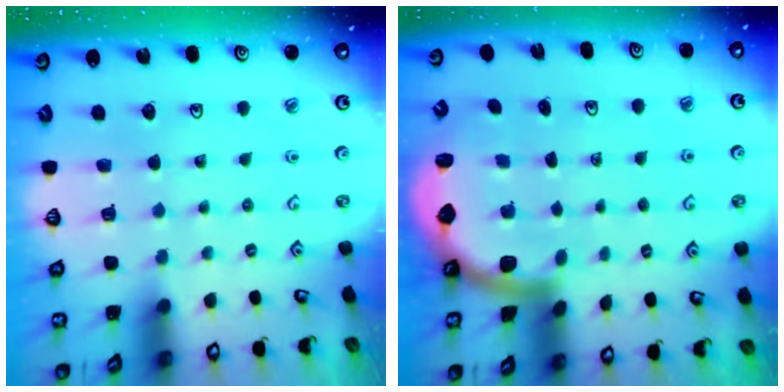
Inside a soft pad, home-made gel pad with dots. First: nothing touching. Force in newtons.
{"total": 2.2, "press": 2.2, "slide": 0.3}